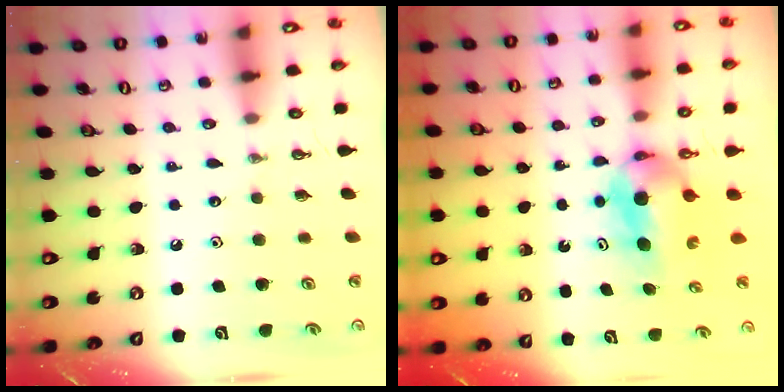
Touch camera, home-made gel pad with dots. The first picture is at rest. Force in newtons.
{"total": 6.0, "press": 4.6, "slide": 3.8}